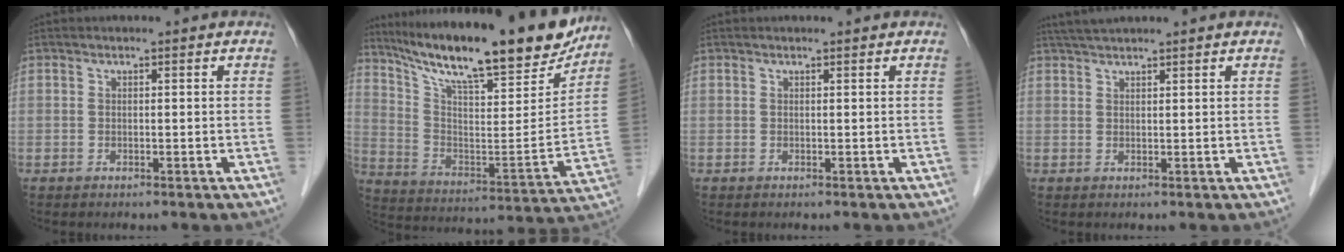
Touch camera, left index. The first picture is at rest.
{"total": 25.8, "force": [21.4, 4.6, 13.6], "torque": [-0.229, -0.027, 0.318]}
{"total": 0.7, "force": [0.7, 0.0, 0.1], "torque": [-0.007, 0.002, 0.009]}
{"total": 4.0, "force": [3.7, -0.1, 1.7], "torque": [-0.027, 0.031, 0.066]}